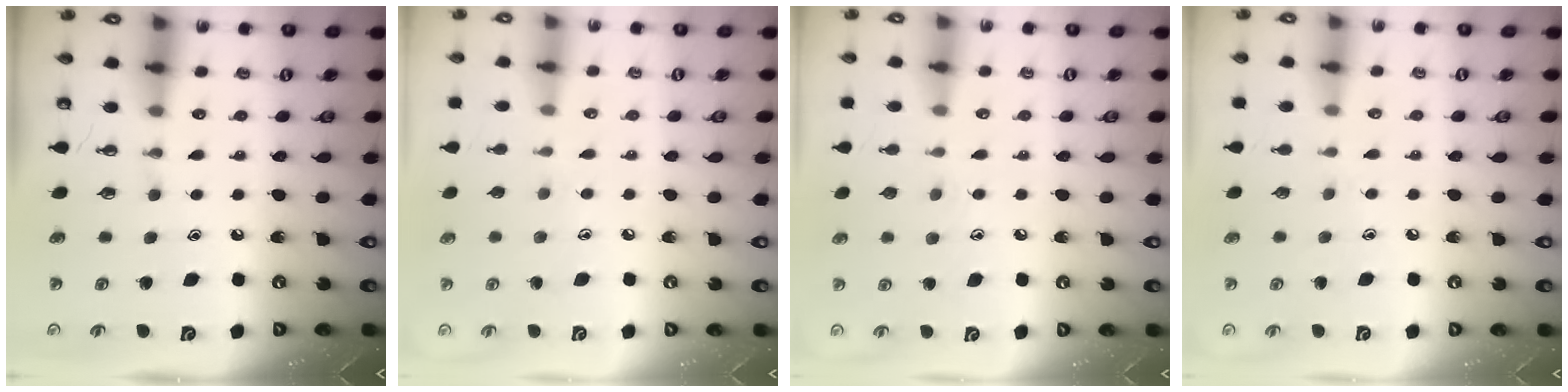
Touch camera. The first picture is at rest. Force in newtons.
{"total": 5.4, "press": 5.4, "slide": 0.5}
{"total": 5.8, "press": 5.8, "slide": 0.5}
{"total": 3.4, "press": 3.4, "slide": 0.4}